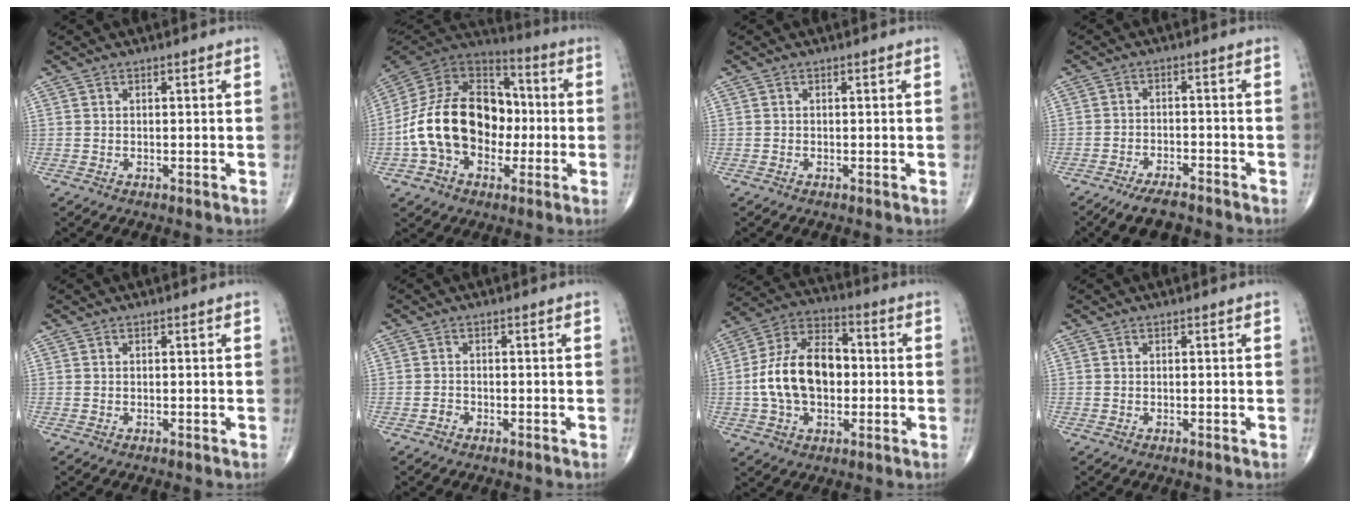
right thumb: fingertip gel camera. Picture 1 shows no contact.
{"total": 22.4, "force": [-2.7, 15.8, 15.7], "torque": [-0.264, 0.045, -0.047]}
{"total": 0.0}
{"total": 6.3, "force": [-5.3, 2.0, 2.7], "torque": [-0.044, 0.022, -0.093]}
{"total": 0.0}
{"total": 1.0, "force": [-0.7, 0.6, 0.3], "torque": [-0.002, 0.004, -0.016]}
{"total": 15.9, "force": [-0.7, 10.1, 12.3], "torque": [-0.209, 0.034, -0.016]}
{"total": 0.0}